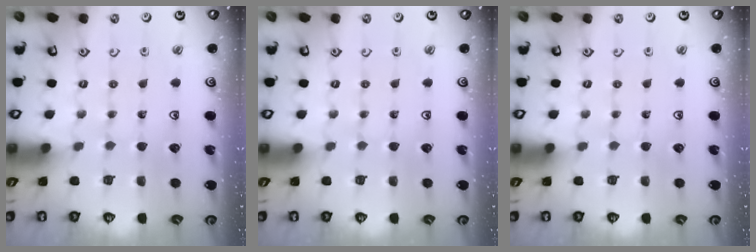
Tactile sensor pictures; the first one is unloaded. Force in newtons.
{"total": 0.0}
{"total": 0.0}